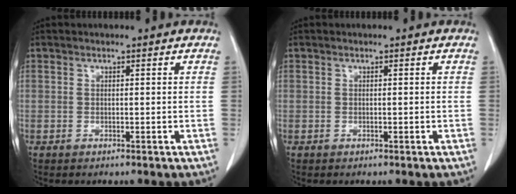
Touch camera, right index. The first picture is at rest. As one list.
[{"total": 0.0}]